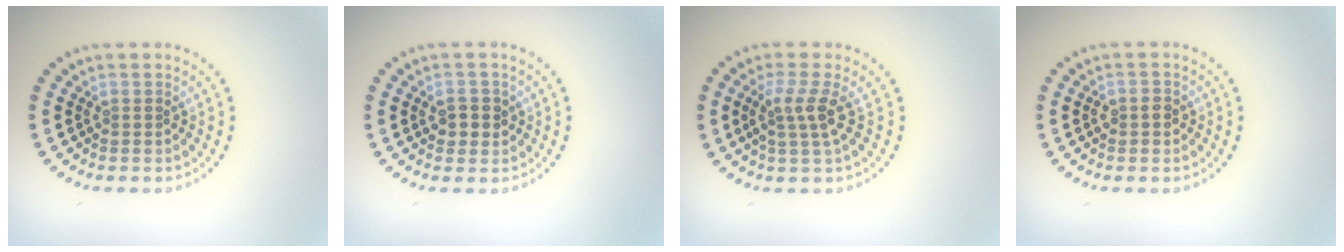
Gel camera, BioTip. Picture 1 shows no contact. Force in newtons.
{"total": 2.2, "press": 2.1, "slide": 0.5}
{"total": 2.7, "press": 2.0, "slide": 1.9}
{"total": 1.4, "press": 1.4, "slide": 0.5}